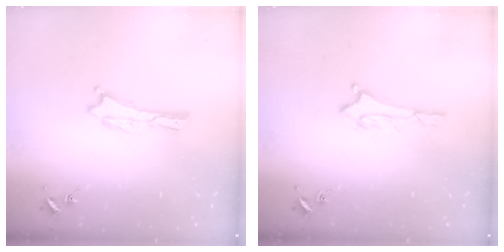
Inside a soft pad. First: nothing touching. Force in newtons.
{"total": 1.6, "press": 1.6, "slide": 0.1}